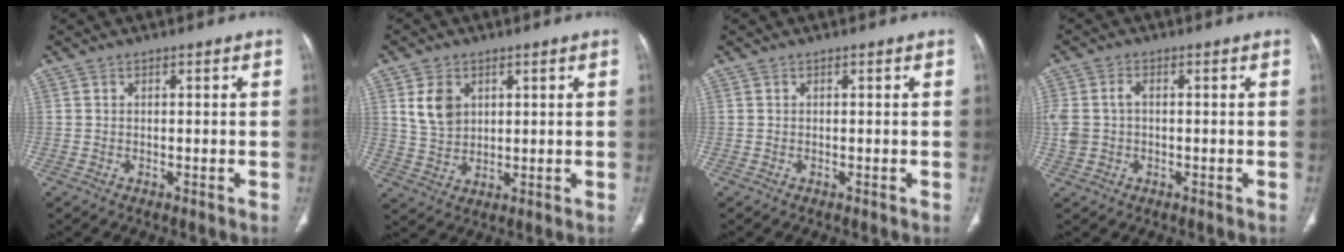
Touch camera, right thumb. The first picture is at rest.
{"total": 6.6, "force": [2.5, 4.7, 3.8], "torque": [-0.056, -0.012, 0.055]}
{"total": 0.0}
{"total": 5.2, "force": [0.1, 3.6, 3.7], "torque": [-0.095, 0.016, 0.005]}